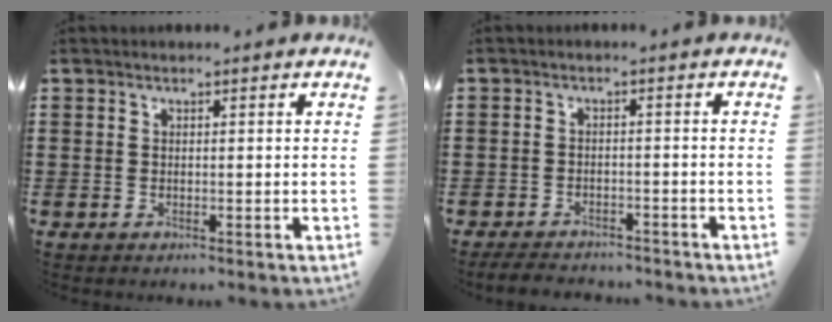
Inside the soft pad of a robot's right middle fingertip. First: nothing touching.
{"total": 2.9, "force": [-2.8, 0.7, 0.1], "torque": [-0.014, -0.002, -0.063]}